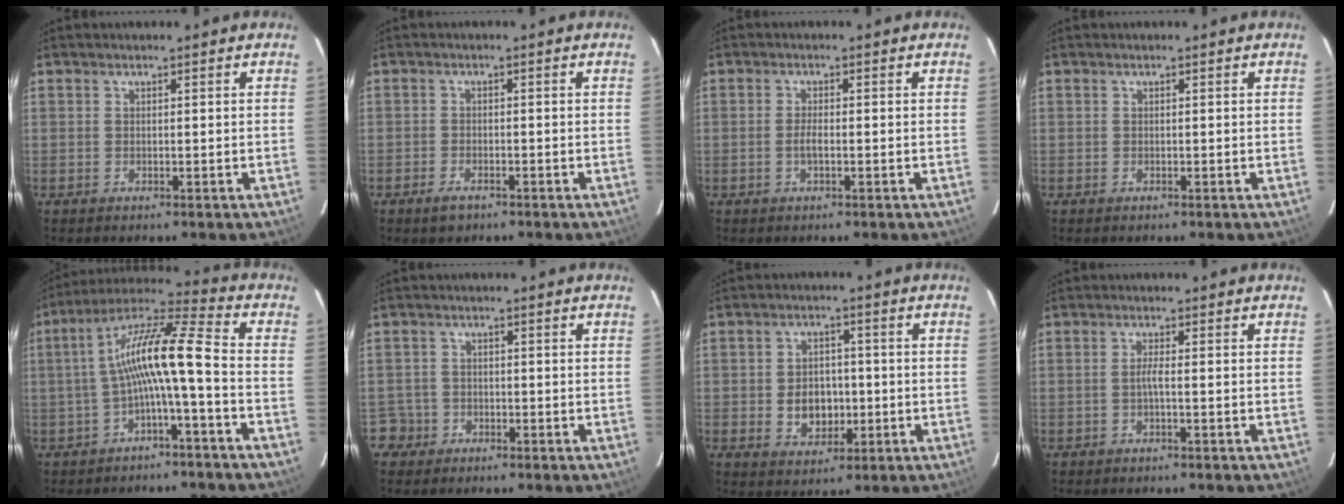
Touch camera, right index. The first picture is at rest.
{"total": 2.6, "force": [-1.8, 1.4, 1.1], "torque": [-0.027, 0.001, -0.030]}
{"total": 1.8, "force": [-0.6, 0.6, 1.6], "torque": [-0.032, -0.002, -0.011]}
{"total": 0.0}
{"total": 11.9, "force": [-2.4, 0.9, 11.6], "torque": [-0.234, 0.023, -0.049]}
{"total": 3.5, "force": [-1.7, 3.0, -0.2], "torque": [0.006, 0.026, -0.031]}
{"total": 6.7, "force": [-1.1, 5.3, 3.9], "torque": [-0.080, 0.005, -0.008]}
{"total": 1.2, "force": [-0.5, -0.3, 1.1], "torque": [-0.020, 0.001, -0.011]}